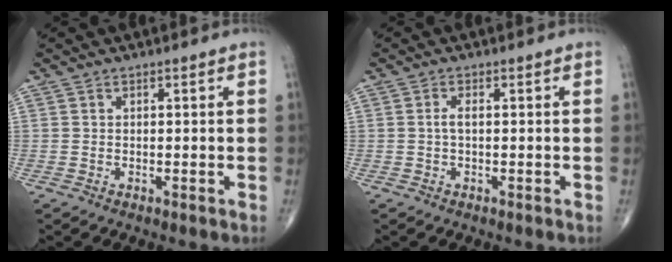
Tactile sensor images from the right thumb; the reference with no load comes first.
{"total": 1.4, "force": [-0.1, 0.4, 1.4], "torque": [-0.029, 0.000, -0.003]}